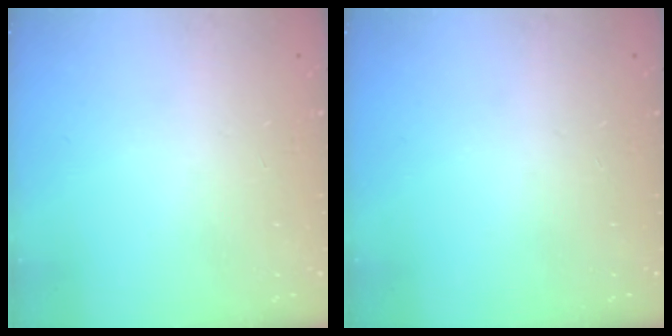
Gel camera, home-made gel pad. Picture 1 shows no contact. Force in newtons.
{"total": 0.0}